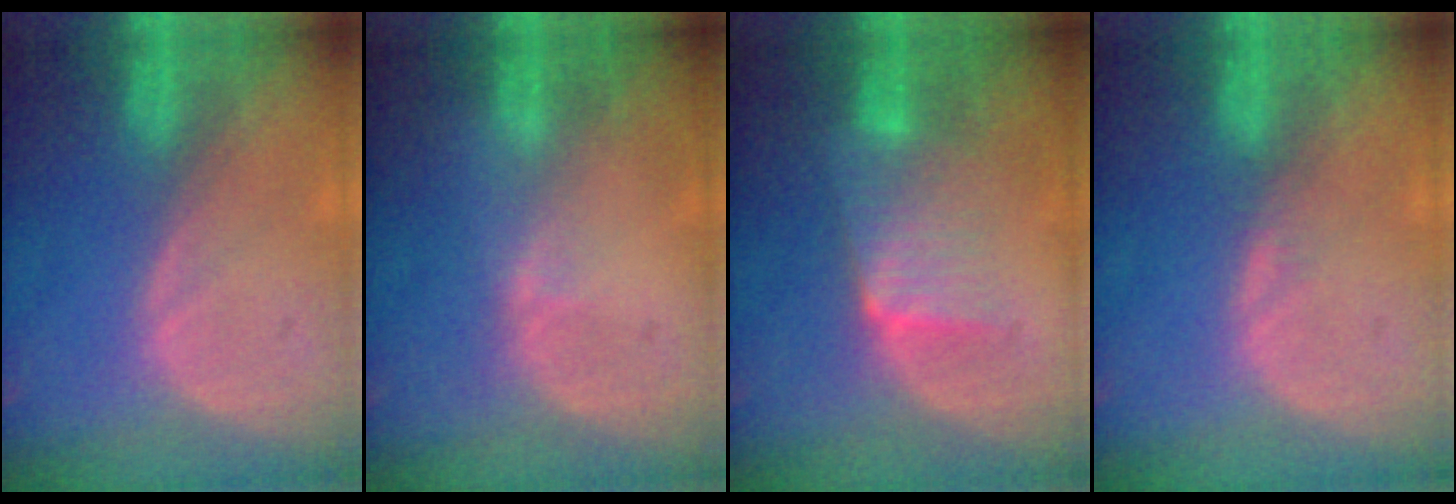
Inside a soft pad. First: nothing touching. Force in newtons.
{"total": 0.8, "press": 0.8, "slide": 0.4}
{"total": 5.8, "press": 5.5, "slide": 1.7}
{"total": 0.8, "press": 0.8, "slide": 0.1}